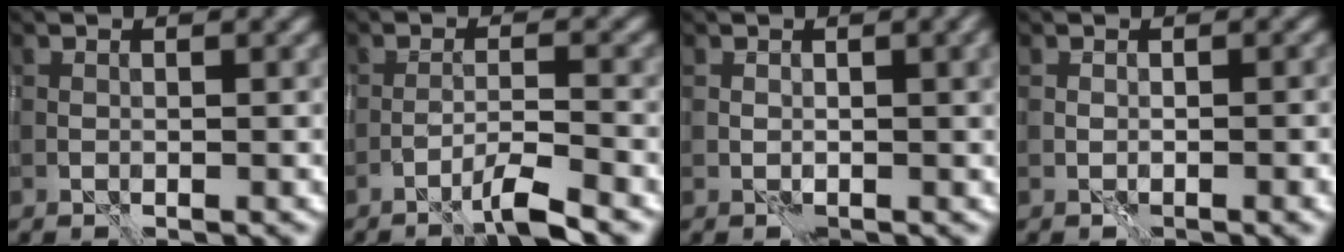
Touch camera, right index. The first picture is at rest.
{"total": 3.1, "force": [-2.2, 0.0, 2.2], "torque": [-0.033, 0.010, -0.051]}
{"total": 1.9, "force": [0.6, 0.5, 1.8], "torque": [-0.023, 0.004, 0.008]}
{"total": 1.6, "force": [-0.7, 0.3, 1.4], "torque": [-0.018, -0.002, -0.010]}